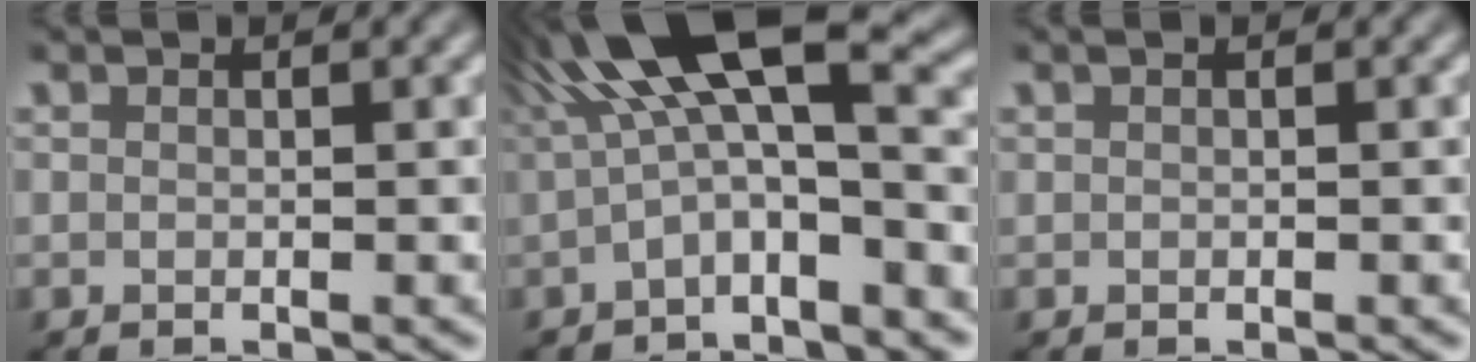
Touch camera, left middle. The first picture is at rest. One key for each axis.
{"total": 9.6, "fx": 0.7, "fy": 2.9, "fz": 9.1, "tx": -0.159, "ty": 0.029, "tz": -0.007}
{"total": 0.0}